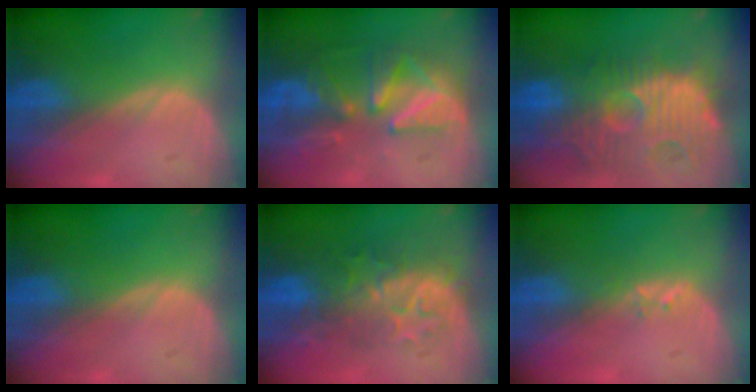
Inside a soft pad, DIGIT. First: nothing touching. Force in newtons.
{"total": 8.3, "press": 8.1, "slide": 2.0}
{"total": 13.7, "press": 12.3, "slide": 5.9}
{"total": 0.0}
{"total": 8.3, "press": 8.2, "slide": 1.8}
{"total": 1.4, "press": 1.3, "slide": 0.7}